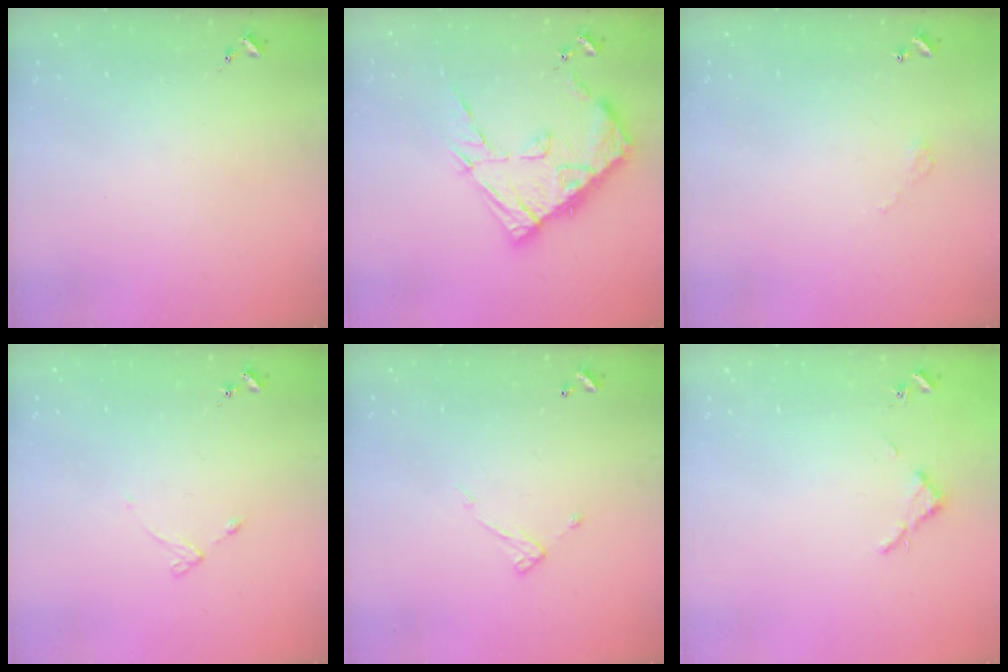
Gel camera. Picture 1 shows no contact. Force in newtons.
{"total": 18.0, "press": 17.9, "slide": 1.9}
{"total": 2.8, "press": 2.8, "slide": 0.2}
{"total": 4.7, "press": 4.6, "slide": 0.6}
{"total": 7.3, "press": 7.3, "slide": 0.5}
{"total": 2.8, "press": 2.8, "slide": 0.3}